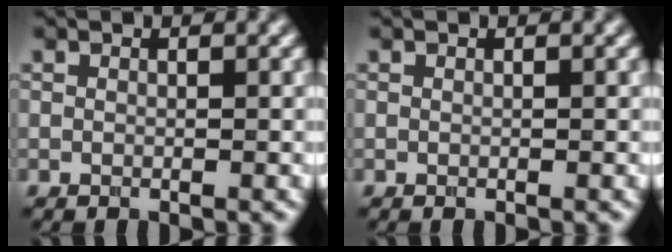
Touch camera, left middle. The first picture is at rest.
{"total": 0.0}